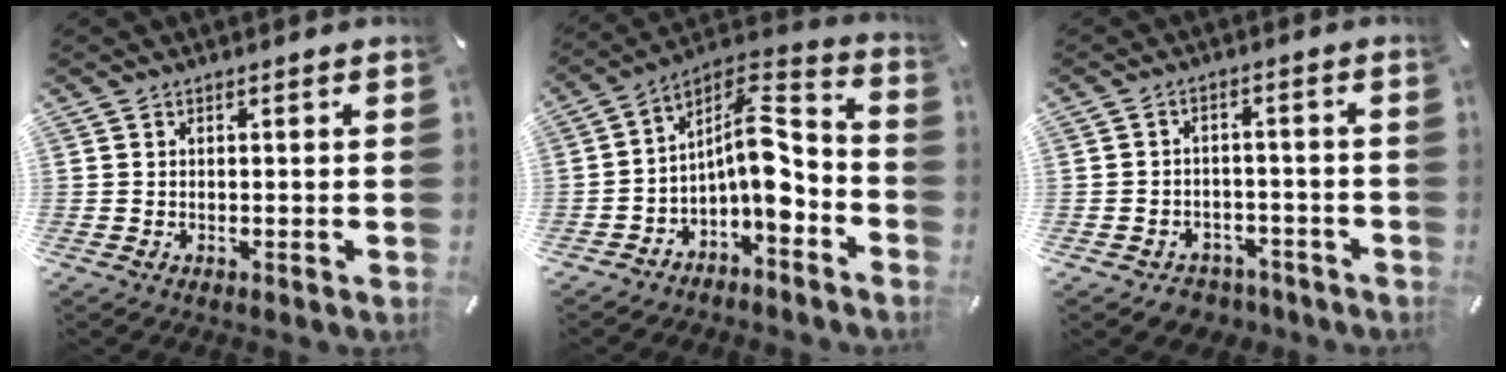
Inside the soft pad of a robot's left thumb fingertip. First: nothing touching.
{"total": 10.6, "force": [-2.1, 6.4, 8.2], "torque": [-0.133, -0.011, -0.039]}
{"total": 4.2, "force": [-3.0, 2.9, 0.8], "torque": [-0.010, 0.019, -0.054]}